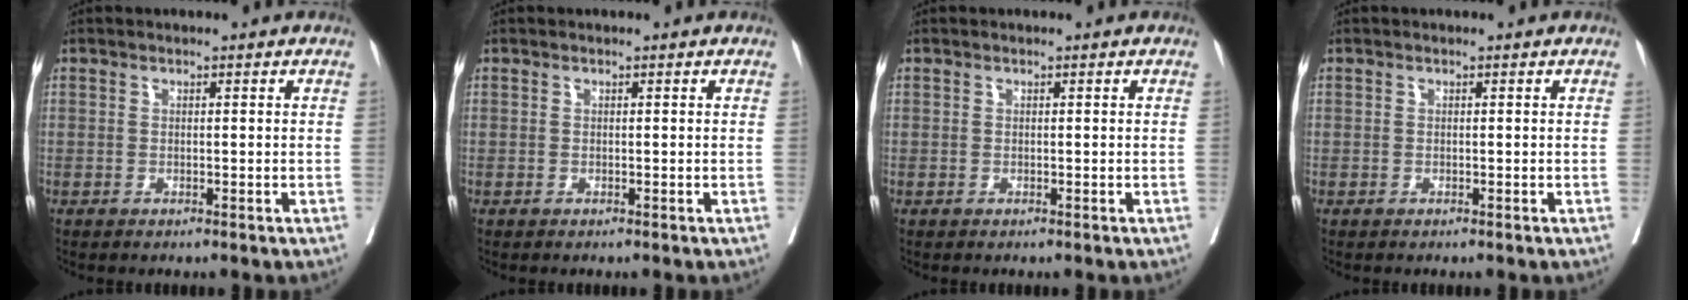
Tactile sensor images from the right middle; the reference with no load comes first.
{"total": 0.0}
{"total": 0.0}
{"total": 0.0}